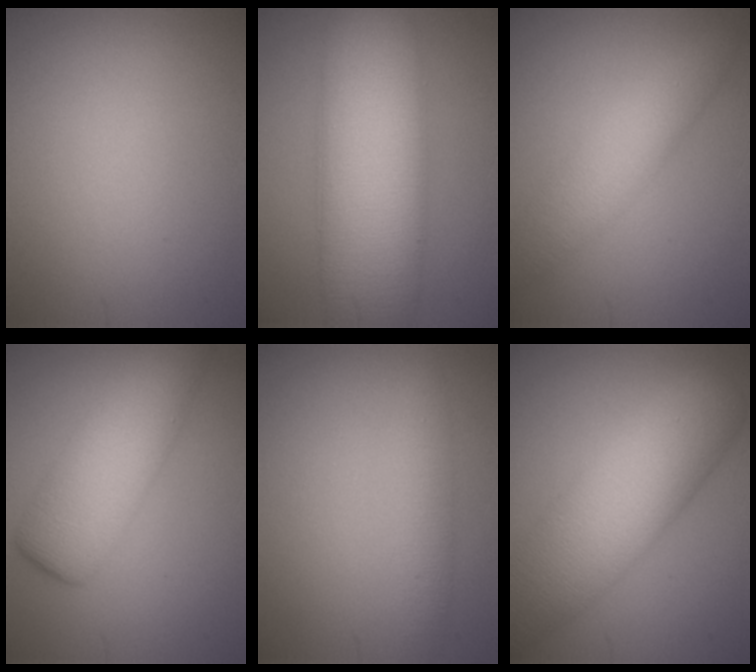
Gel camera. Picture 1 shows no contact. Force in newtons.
{"total": 12.6, "press": 12.6, "slide": 0.3}
{"total": 4.3, "press": 4.2, "slide": 0.1}
{"total": 6.3, "press": 6.3, "slide": 0.2}
{"total": 2.2, "press": 2.2, "slide": 0.2}
{"total": 9.7, "press": 9.7, "slide": 0.3}